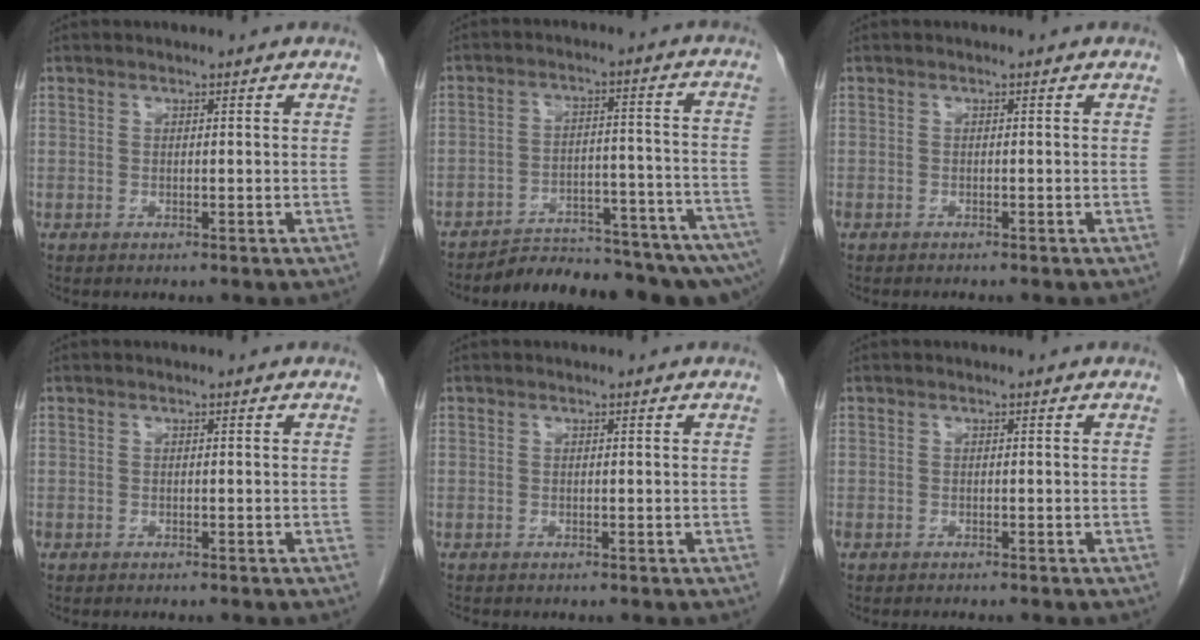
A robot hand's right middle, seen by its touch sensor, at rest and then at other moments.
{"total": 16.8, "force": [-15.2, 2.1, 6.6], "torque": [-0.057, 0.024, -0.207]}
{"total": 2.3, "force": [-2.0, 0.7, 1.0], "torque": [-0.018, -0.006, -0.027]}
{"total": 2.3, "force": [-1.9, 0.9, 0.9], "torque": [-0.018, -0.006, -0.026]}
{"total": 0.6, "force": [-0.6, 0.0, 0.1], "torque": [-0.011, -0.004, -0.013]}
{"total": 3.1, "force": [-2.7, 0.9, 1.3], "torque": [-0.023, -0.008, -0.039]}